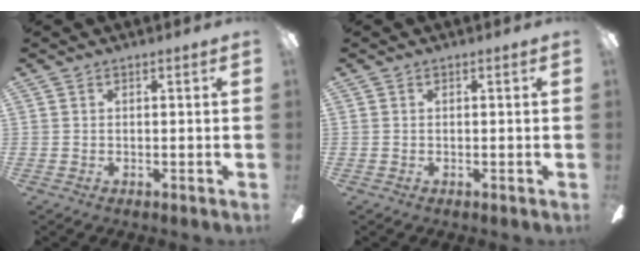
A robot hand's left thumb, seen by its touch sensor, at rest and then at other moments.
{"total": 0.0}